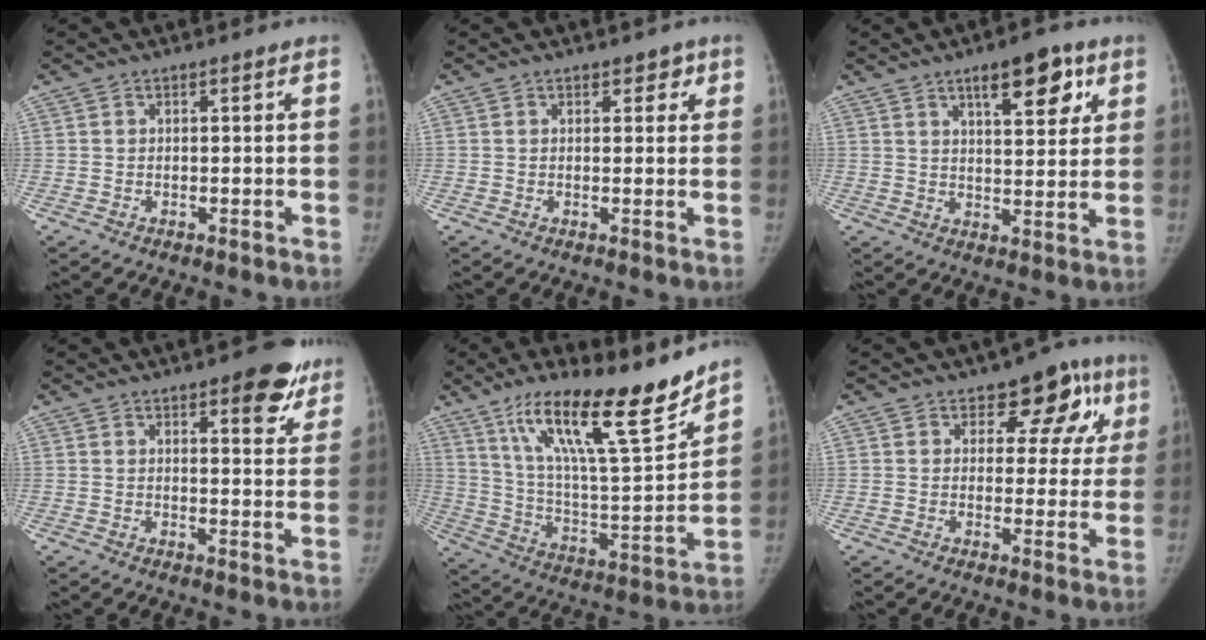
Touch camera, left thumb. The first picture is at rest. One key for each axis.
{"total": 2.4, "fx": 1.3, "fy": 1.6, "fz": 1.2, "tx": 0.010, "ty": -0.004, "tz": 0.013}
{"total": 10.6, "fx": 5.6, "fy": 4.2, "fz": 7.9, "tx": -0.086, "ty": -0.025, "tz": 0.081}
{"total": 9.0, "fx": 5.5, "fy": 3.5, "fz": 6.2, "tx": -0.042, "ty": -0.025, "tz": 0.066}
{"total": 23.4, "fx": 16.3, "fy": 4.8, "fz": 16.1, "tx": -0.241, "ty": -0.077, "tz": 0.283}
{"total": 9.5, "fx": 4.6, "fy": 6.4, "fz": 5.4, "tx": -0.005, "ty": -0.010, "tz": 0.051}